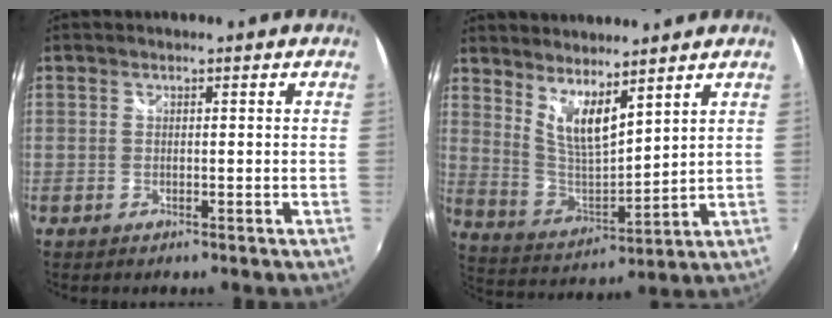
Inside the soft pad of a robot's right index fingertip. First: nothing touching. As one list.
[{"total": 9.3, "force": [6.6, 2.4, 6.2], "torque": [-0.111, -0.014, 0.129]}]